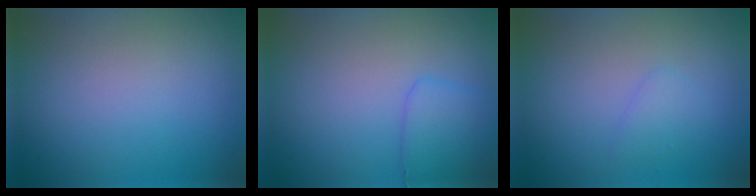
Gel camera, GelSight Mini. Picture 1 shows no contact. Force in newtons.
{"total": 2.2, "press": 2.2, "slide": 0.1}
{"total": 1.3, "press": 1.3, "slide": 0.1}